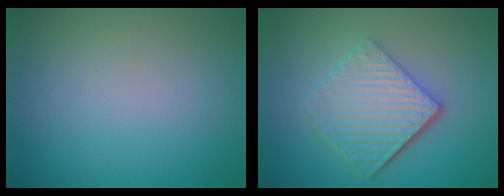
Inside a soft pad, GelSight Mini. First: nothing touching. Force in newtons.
{"total": 6.2, "press": 4.2, "slide": 4.5}